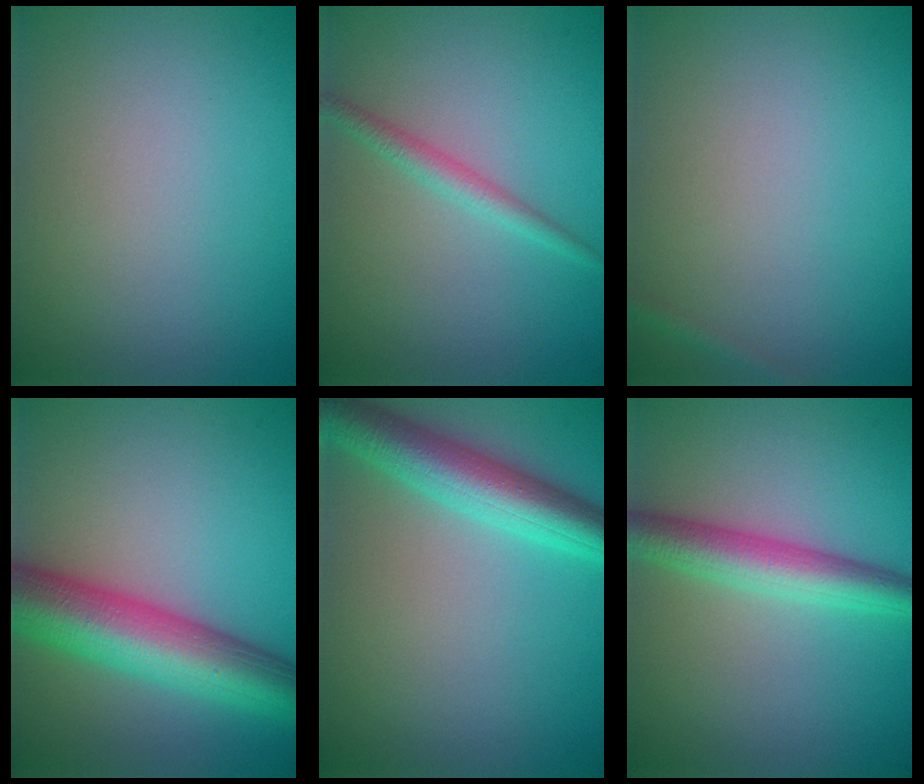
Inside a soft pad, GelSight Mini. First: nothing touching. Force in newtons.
{"total": 1.8, "press": 1.8, "slide": 0.1}
{"total": 0.8, "press": 0.8, "slide": 0.1}
{"total": 9.3, "press": 9.3, "slide": 0.3}
{"total": 6.0, "press": 6.0, "slide": 0.1}
{"total": 4.5, "press": 4.5, "slide": 0.1}